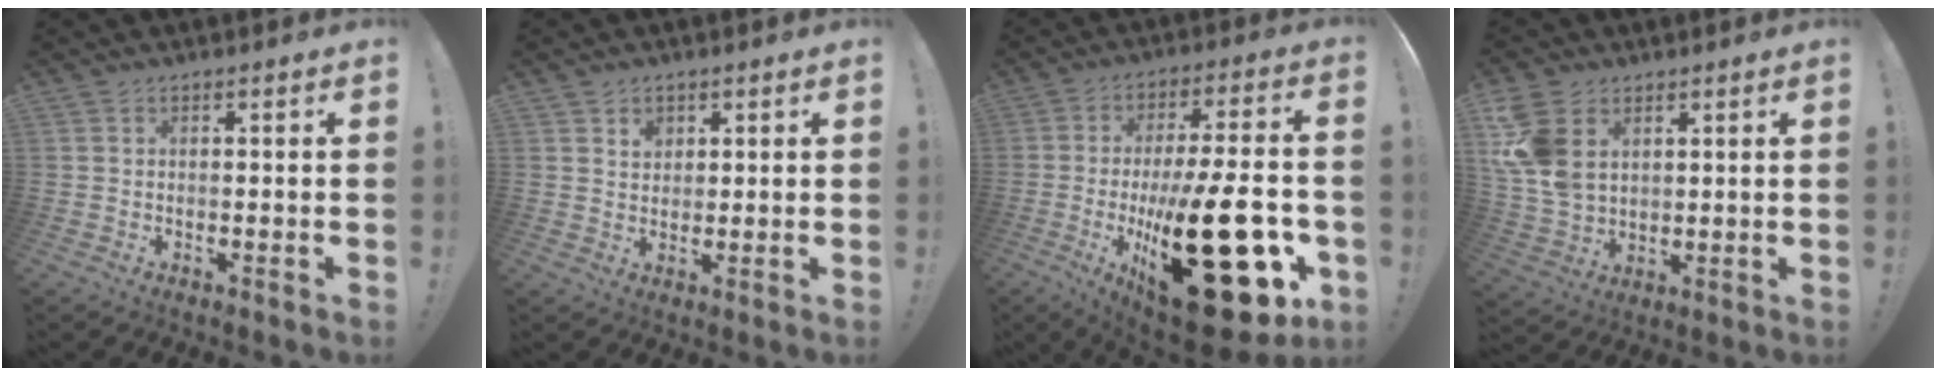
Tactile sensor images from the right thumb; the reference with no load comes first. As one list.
[{"total": 3.0, "force": [1.7, 2.4, 0.8], "torque": [0.000, -0.008, 0.028]}, {"total": 34.7, "force": [-8.7, 12.3, 31.3], "torque": [-0.462, 0.028, -0.112]}, {"total": 13.0, "force": [4.6, 9.3, 7.9], "torque": [-0.156, -0.014, 0.091]}]